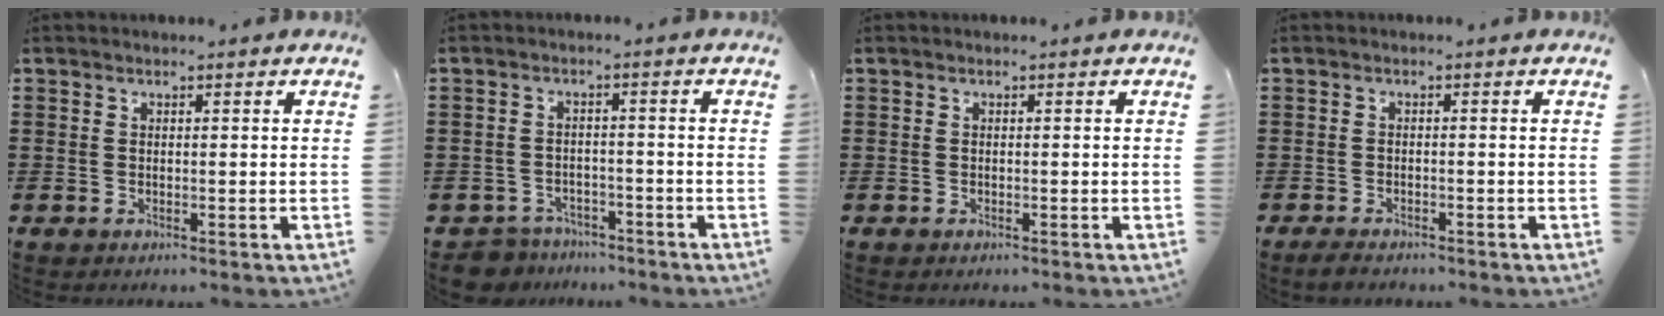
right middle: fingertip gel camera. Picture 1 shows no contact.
{"total": 4.0, "force": [-3.9, 0.9, -0.1], "torque": [-0.020, -0.001, -0.088]}
{"total": 0.0}
{"total": 1.5, "force": [-1.4, 0.4, 0.5], "torque": [-0.021, -0.001, -0.030]}